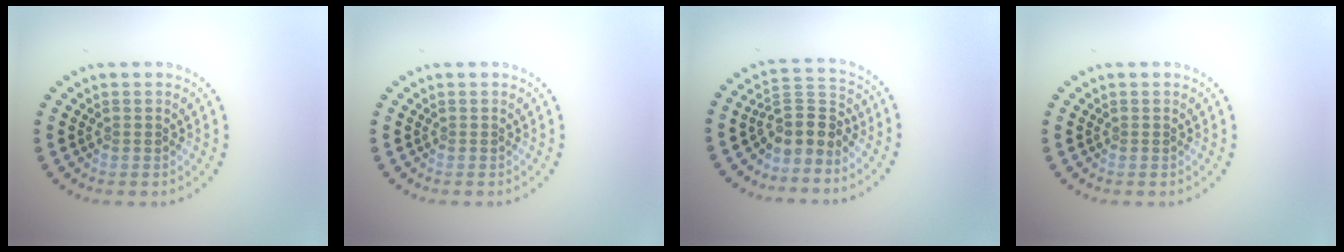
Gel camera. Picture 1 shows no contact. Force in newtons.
{"total": 0.0}
{"total": 3.4, "press": 2.8, "slide": 1.9}
{"total": 0.0}